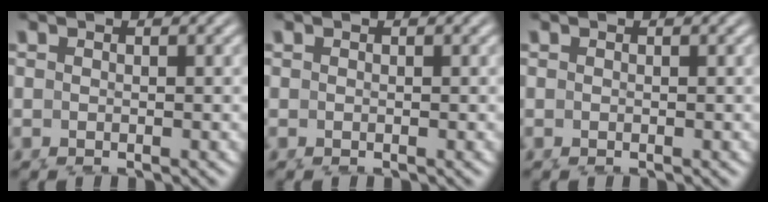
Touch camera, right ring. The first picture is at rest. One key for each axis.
{"total": 0.0}
{"total": 0.0}